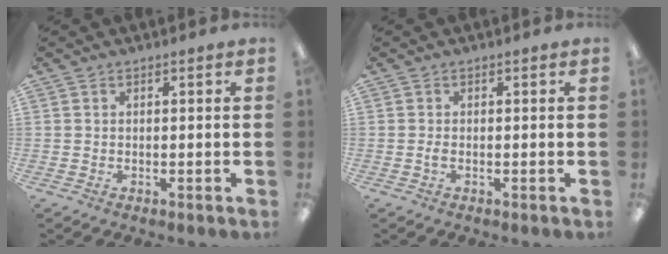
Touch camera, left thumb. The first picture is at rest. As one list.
[{"total": 0.9, "force": [-0.2, 0.3, 0.9], "torque": [-0.018, -0.002, -0.002]}]